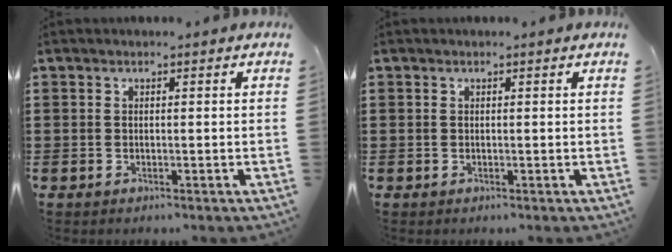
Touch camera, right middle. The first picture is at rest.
{"total": 0.0}